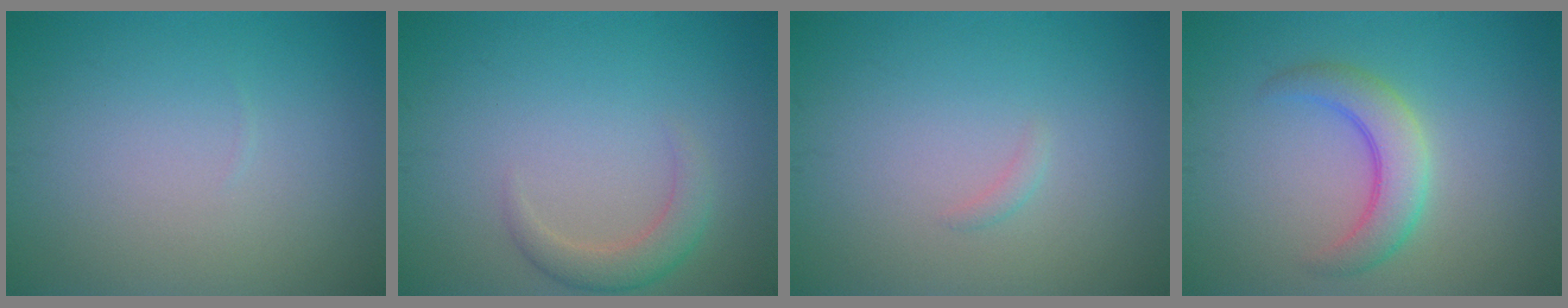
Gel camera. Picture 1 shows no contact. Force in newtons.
{"total": 2.4, "press": 2.4, "slide": 0.2}
{"total": 0.6, "press": 0.6, "slide": 0.0}
{"total": 3.8, "press": 3.8, "slide": 0.1}